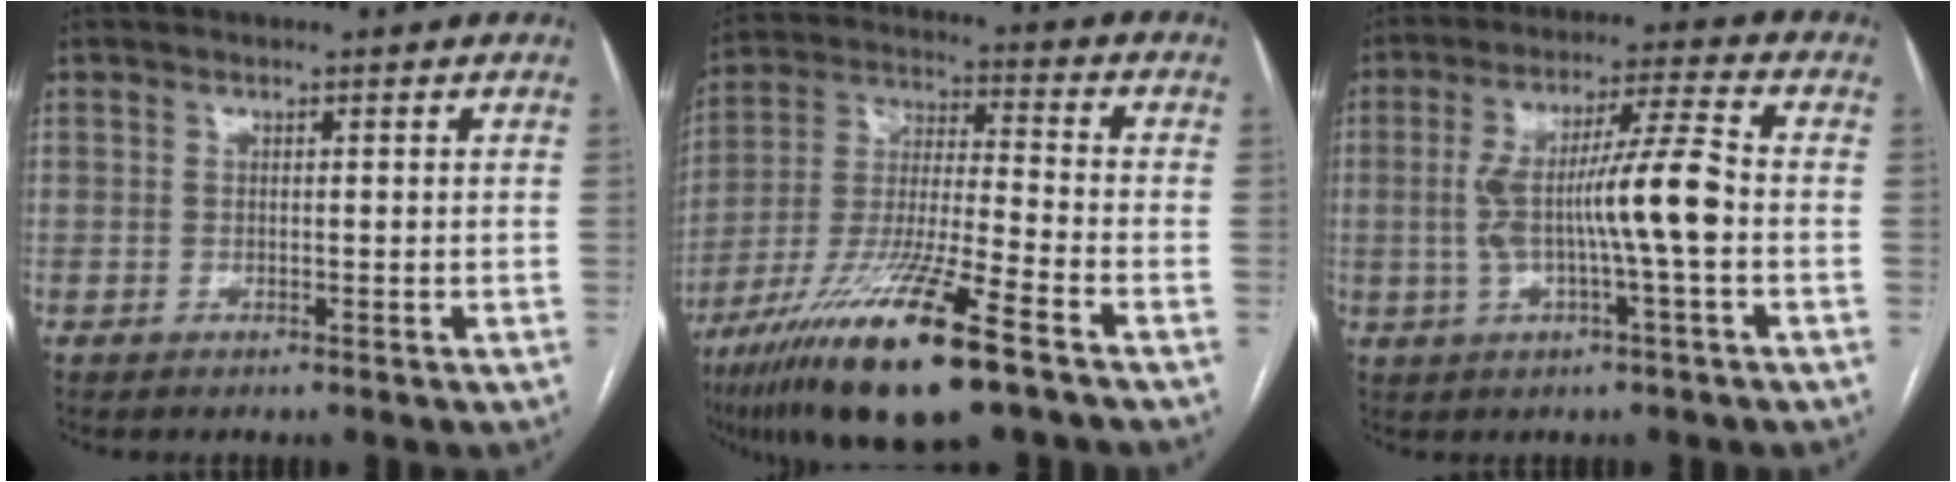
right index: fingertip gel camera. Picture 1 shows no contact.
{"total": 18.8, "force": [-11.5, 1.5, 14.9], "torque": [-0.300, -0.046, -0.209]}
{"total": 10.6, "force": [-1.2, 0.2, 10.6], "torque": [-0.197, 0.019, -0.023]}